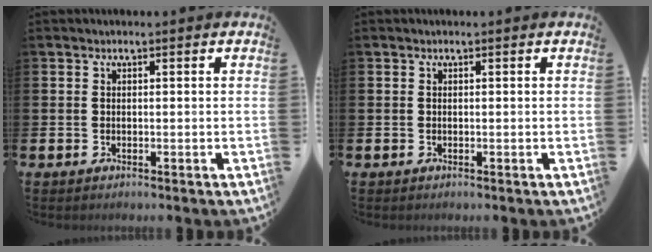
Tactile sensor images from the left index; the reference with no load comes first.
{"total": 0.0}